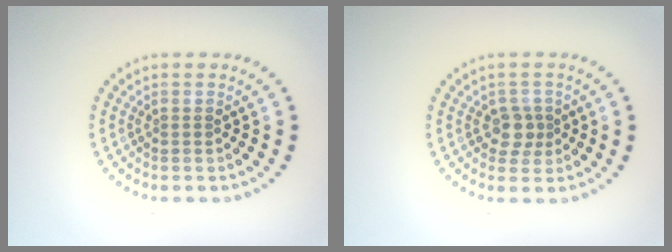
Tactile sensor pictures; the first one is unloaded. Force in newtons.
{"total": 2.0, "press": 1.7, "slide": 1.0}